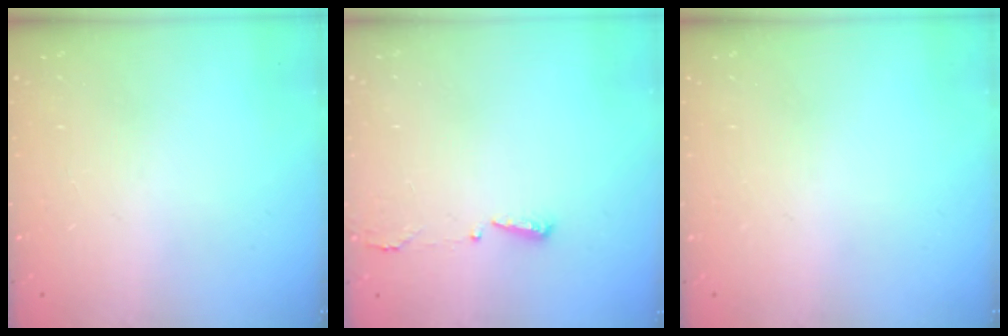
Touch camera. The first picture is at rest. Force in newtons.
{"total": 2.9, "press": 2.8, "slide": 0.6}
{"total": 0.0}